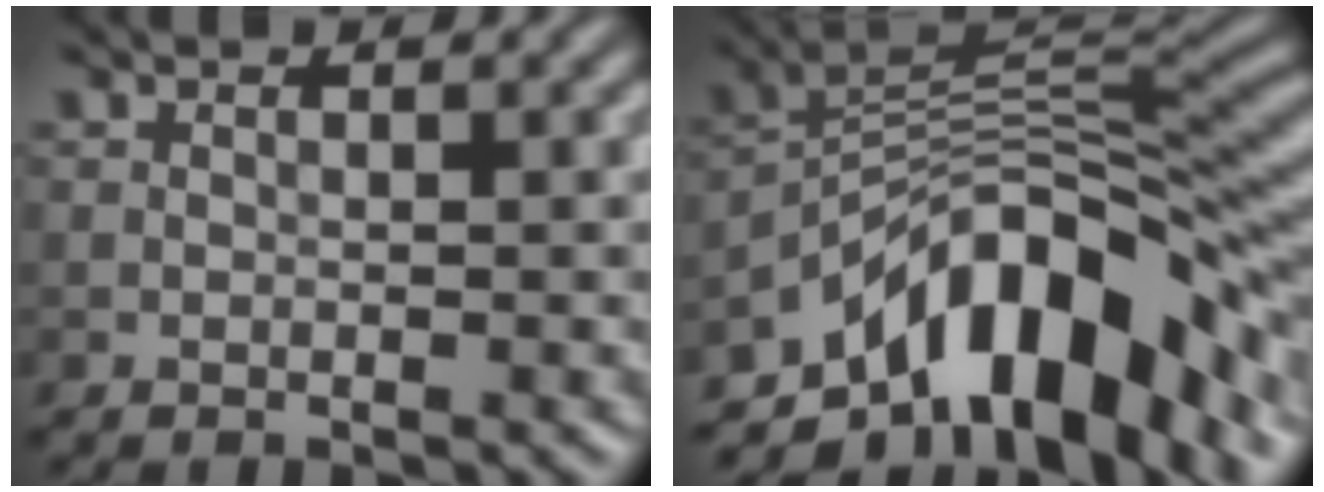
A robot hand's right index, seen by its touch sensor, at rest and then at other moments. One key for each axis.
{"total": 12.3, "fx": -7.3, "fy": 5.0, "fz": 8.6, "tx": -0.114, "ty": 0.012, "tz": -0.136}